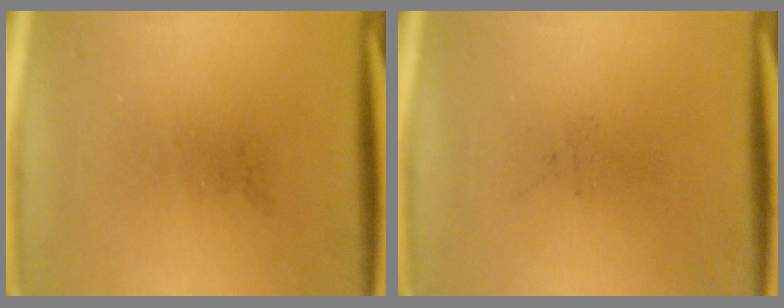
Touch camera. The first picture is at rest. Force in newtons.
{"total": 0.0}